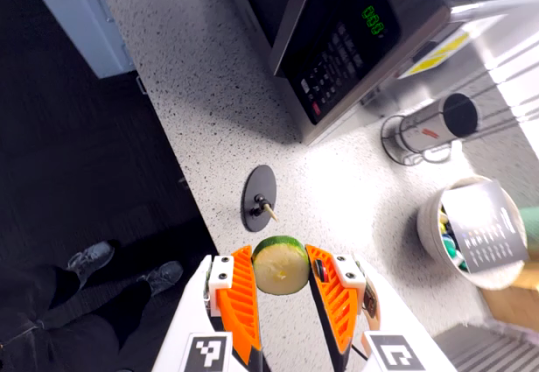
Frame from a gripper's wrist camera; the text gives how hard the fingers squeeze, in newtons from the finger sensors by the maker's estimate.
{"total": 9.5, "left": 9.4, "right": 9.7}